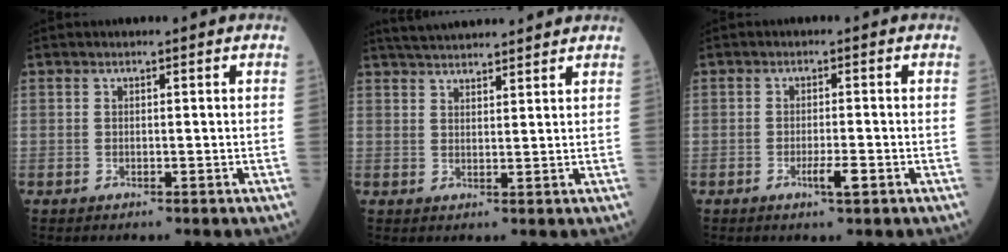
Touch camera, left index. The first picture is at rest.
{"total": 10.4, "force": [9.7, 1.3, 3.7], "torque": [-0.063, 0.034, 0.144]}
{"total": 2.5, "force": [-1.2, 0.1, 2.2], "torque": [-0.040, -0.003, -0.019]}